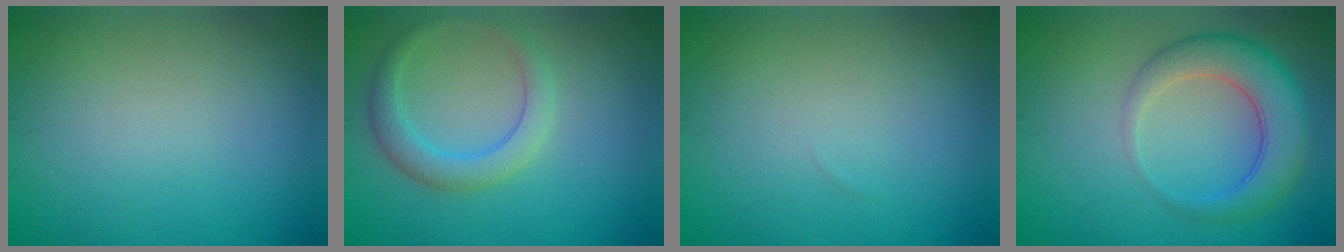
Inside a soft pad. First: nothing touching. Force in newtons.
{"total": 3.1, "press": 3.1, "slide": 0.2}
{"total": 0.0}
{"total": 5.7, "press": 5.7, "slide": 0.2}